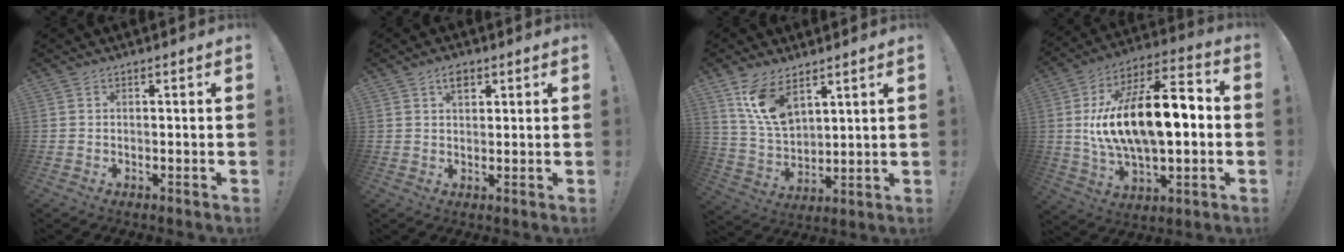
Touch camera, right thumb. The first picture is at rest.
{"total": 3.7, "force": [2.0, 2.1, 2.3], "torque": [-0.030, -0.004, 0.033]}
{"total": 12.2, "force": [7.7, 6.4, 7.0], "torque": [-0.147, -0.036, 0.152]}
{"total": 22.5, "force": [0.7, 10.7, 19.8], "torque": [-0.343, -0.004, 0.009]}